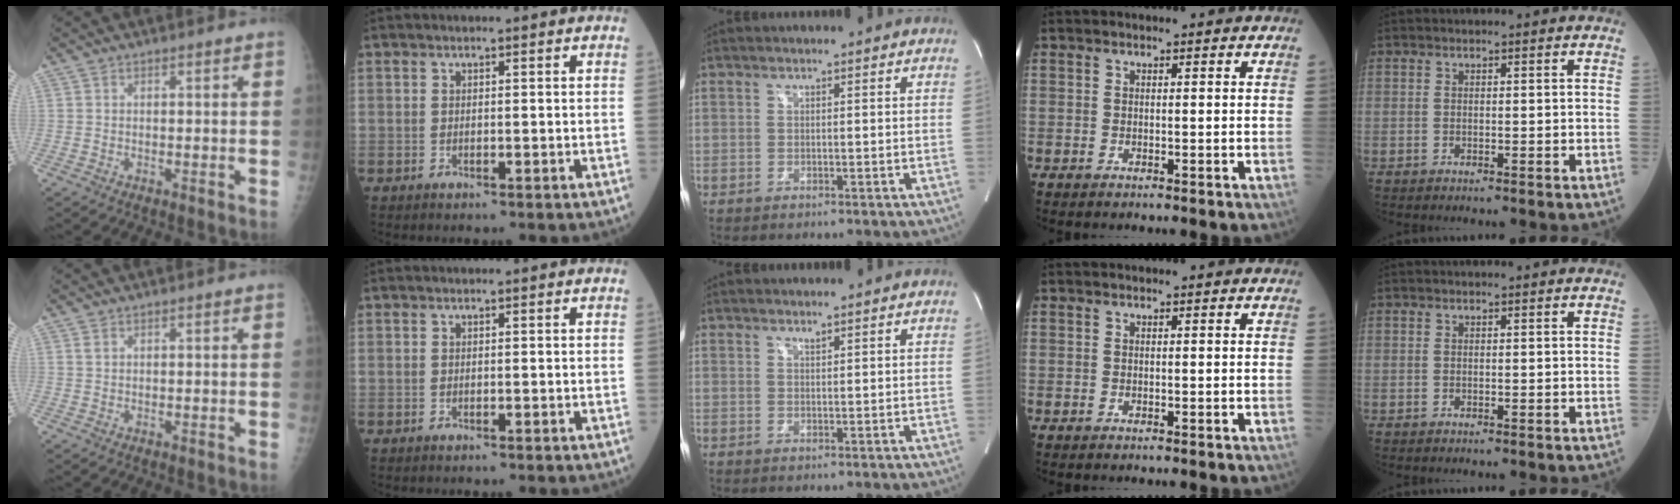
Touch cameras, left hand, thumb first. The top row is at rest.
{"thumb": {"total": 0.6, "force": [0.4, 0.3, 0.3], "torque": [-0.006, 0.002, 0.008]}, "middle": {"total": 0.6, "force": [0.5, 0.0, 0.2], "torque": [-0.010, -0.001, 0.011]}}